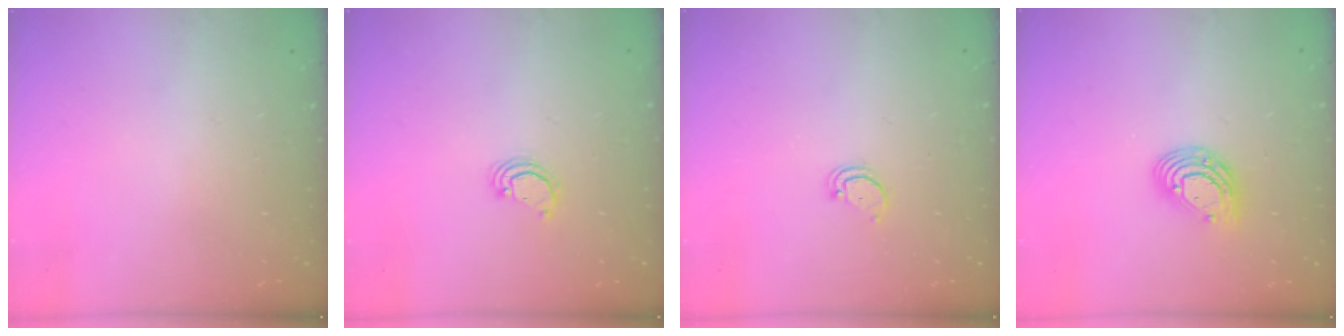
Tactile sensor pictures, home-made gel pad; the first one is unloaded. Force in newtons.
{"total": 2.1, "press": 2.1, "slide": 0.1}
{"total": 2.1, "press": 2.1, "slide": 0.2}
{"total": 9.9, "press": 9.9, "slide": 1.1}